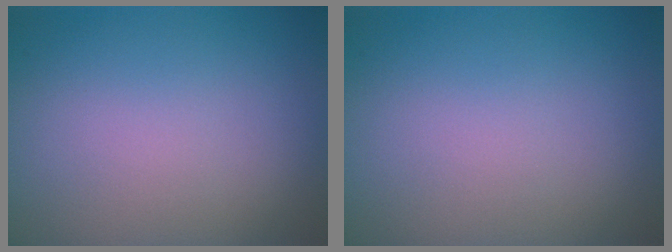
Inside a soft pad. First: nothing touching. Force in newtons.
{"total": 0.0}